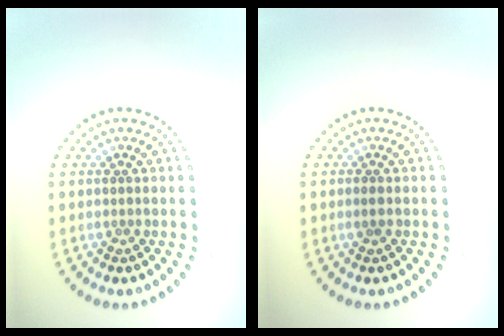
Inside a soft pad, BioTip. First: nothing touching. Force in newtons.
{"total": 0.7, "press": 0.7, "slide": 0.2}